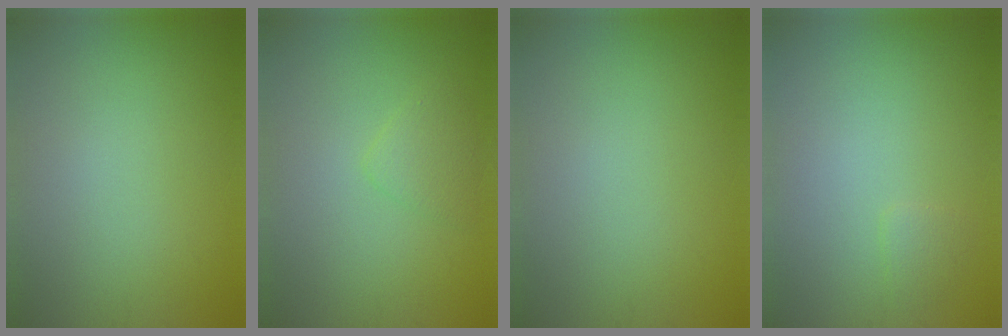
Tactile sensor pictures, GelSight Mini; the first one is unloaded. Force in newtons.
{"total": 1.6, "press": 1.6, "slide": 0.1}
{"total": 0.0}
{"total": 0.8, "press": 0.8, "slide": 0.1}